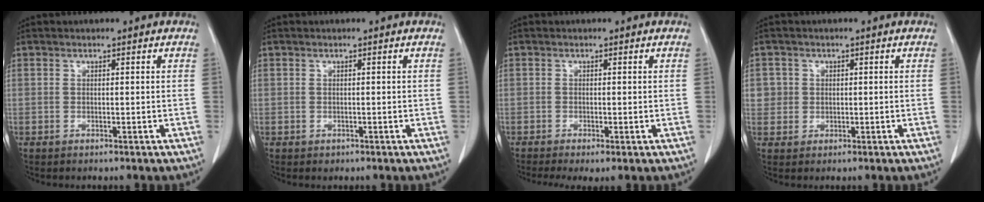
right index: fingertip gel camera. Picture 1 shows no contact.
{"total": 0.6, "force": [-0.2, 0.5, 0.0], "torque": [-0.003, 0.003, -0.001]}
{"total": 3.2, "force": [-1.8, 0.8, 2.5], "torque": [-0.045, -0.012, -0.031]}
{"total": 2.8, "force": [0.5, 2.7, 0.0], "torque": [0.018, 0.004, 0.007]}